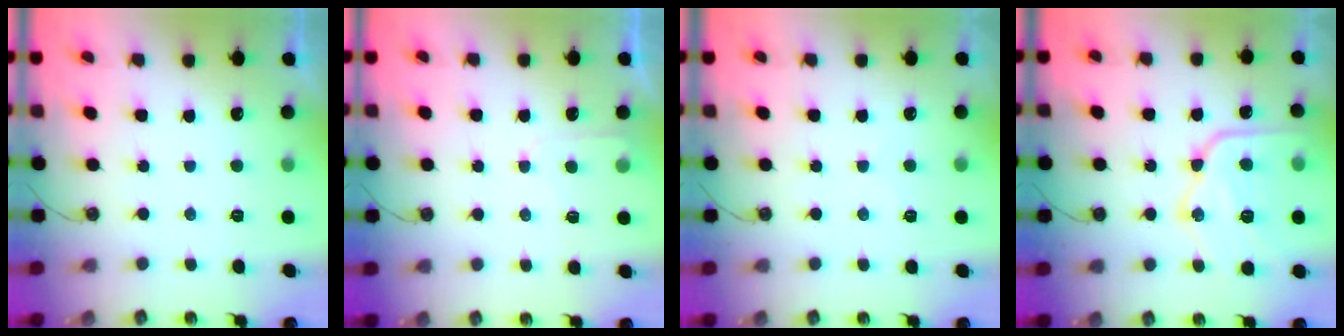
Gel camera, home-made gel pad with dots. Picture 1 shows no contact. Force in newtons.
{"total": 4.5, "press": 4.4, "slide": 0.6}
{"total": 2.9, "press": 2.9, "slide": 0.4}
{"total": 18.7, "press": 18.6, "slide": 1.9}